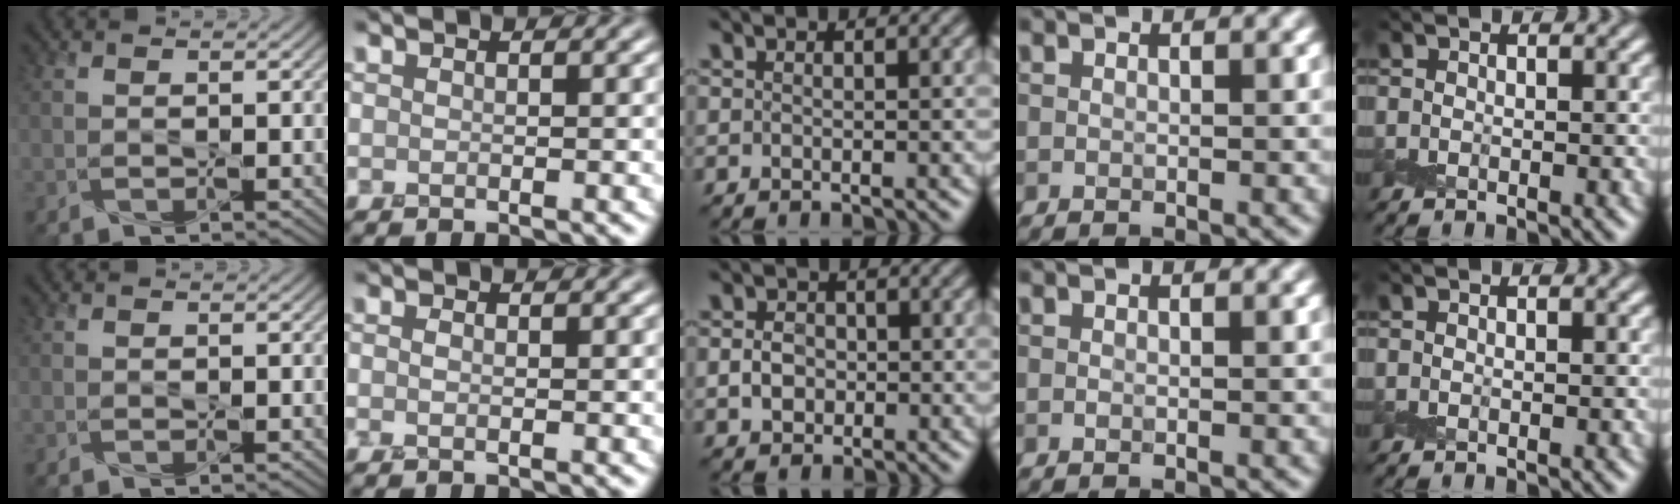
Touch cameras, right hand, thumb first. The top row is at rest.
{"index": {"total": 1.1, "force": [-0.3, 0.4, 0.9], "torque": [-0.022, -0.002, -0.010]}, "middle": {"total": 2.1, "force": [-0.4, 1.7, 1.1], "torque": [-0.020, 0.001, -0.011]}}